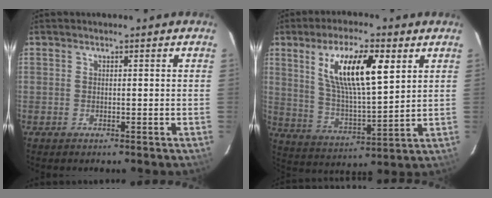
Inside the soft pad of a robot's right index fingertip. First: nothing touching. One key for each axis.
{"total": 15.3, "fx": 6.5, "fy": 4.4, "fz": 13.1, "tx": -0.235, "ty": 0.005, "tz": 0.126}